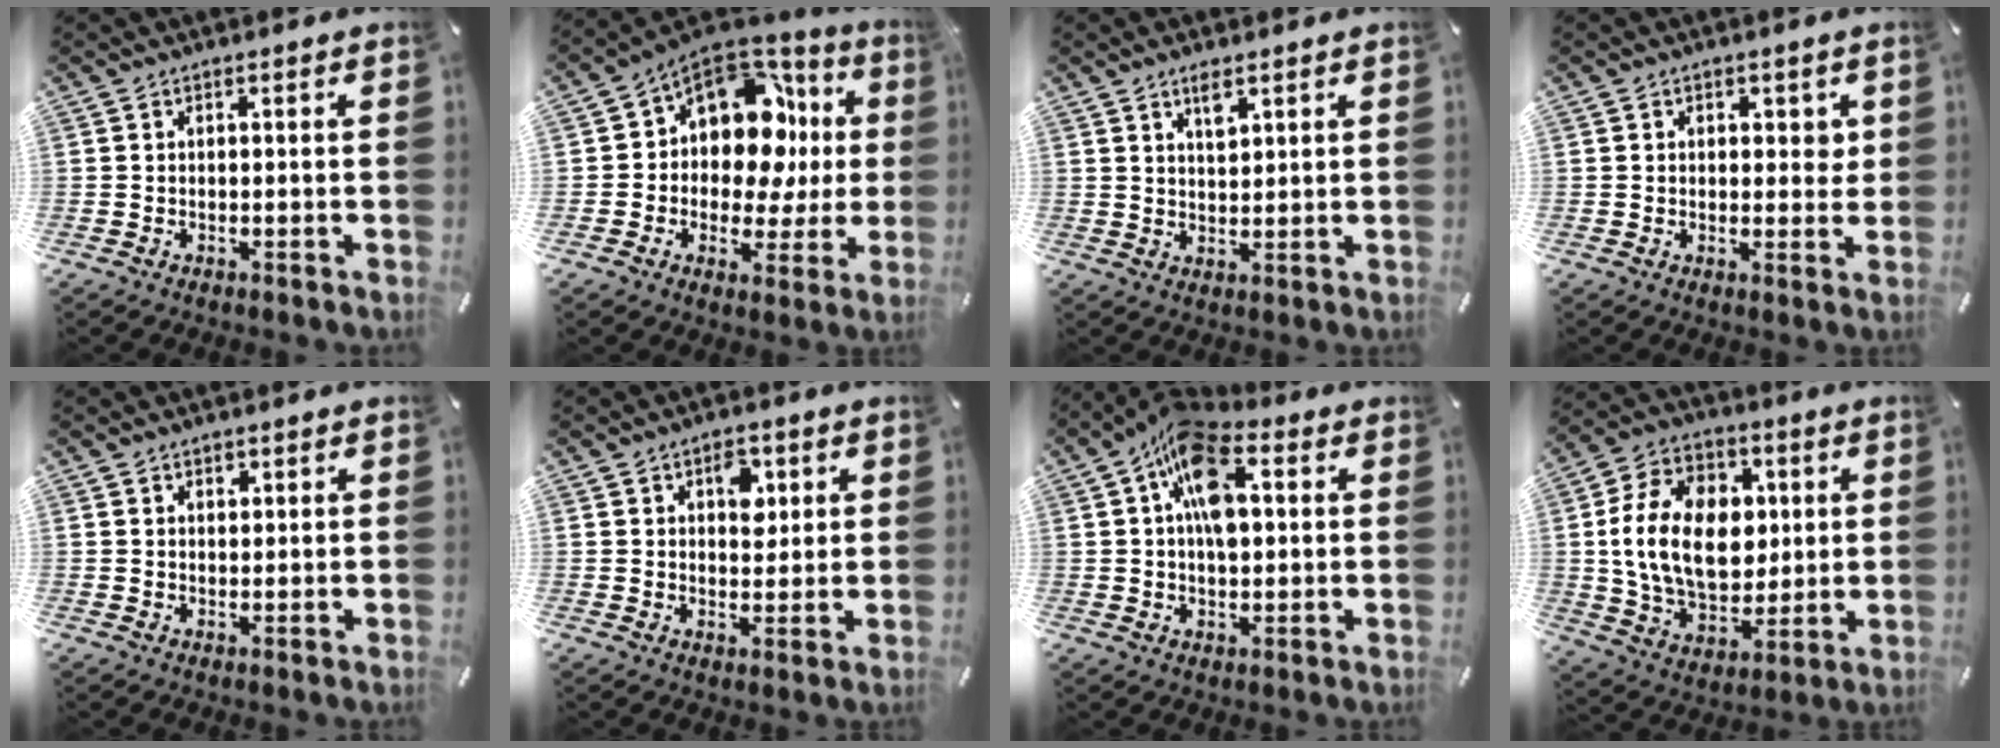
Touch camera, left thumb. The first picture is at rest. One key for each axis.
{"total": 15.0, "fx": 3.2, "fy": 10.5, "fz": 10.2, "tx": -0.152, "ty": -0.029, "tz": 0.051}
{"total": 3.8, "fx": 2.6, "fy": 1.6, "fz": 2.4, "tx": -0.036, "ty": -0.009, "tz": 0.042}
{"total": 3.3, "fx": 1.2, "fy": 2.4, "fz": 1.8, "tx": 0.001, "ty": -0.009, "tz": 0.011}
{"total": 1.3, "fx": 0.8, "fy": 1.0, "fz": 0.3, "tx": 0.001, "ty": -0.002, "tz": 0.013}
{"total": 6.5, "fx": 2.3, "fy": 4.5, "fz": 4.1, "tx": -0.032, "ty": -0.010, "tz": 0.030}
{"total": 14.1, "fx": 3.2, "fy": 8.4, "fz": 10.8, "tx": -0.185, "ty": 0.001, "tz": 0.056}
{"total": 19.7, "fx": 1.6, "fy": 14.3, "fz": 13.4, "tx": -0.260, "ty": 0.013, "tz": 0.031}